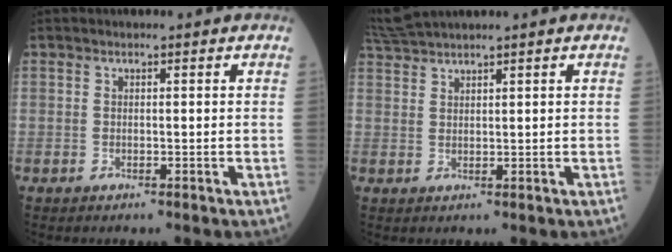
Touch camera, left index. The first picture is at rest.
{"total": 4.0, "force": [3.7, -0.9, 1.2], "torque": [-0.037, 0.018, 0.081]}